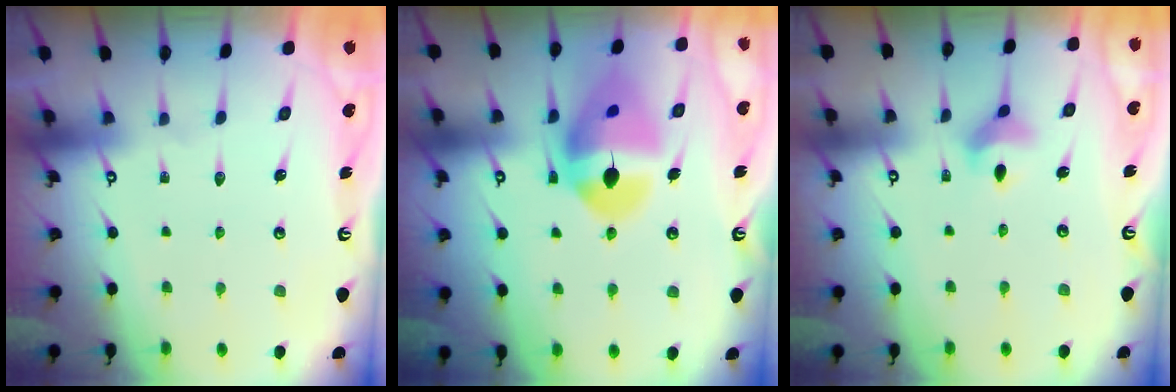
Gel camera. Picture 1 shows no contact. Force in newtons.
{"total": 15.5, "press": 15.4, "slide": 1.8}
{"total": 6.3, "press": 6.1, "slide": 1.5}